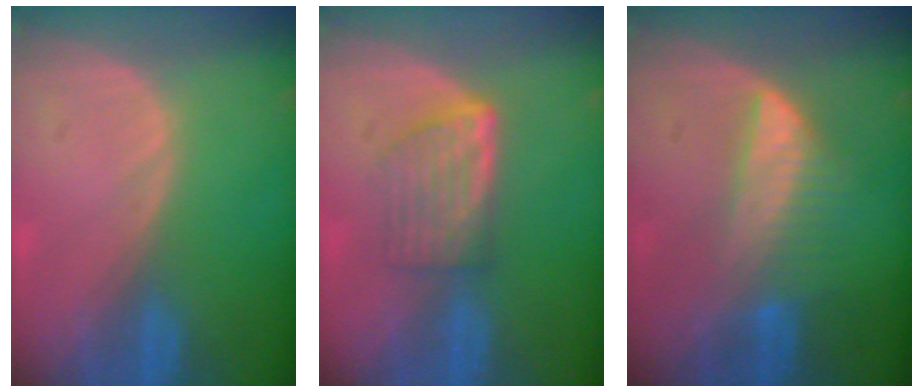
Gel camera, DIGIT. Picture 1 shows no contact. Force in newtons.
{"total": 5.9, "press": 5.3, "slide": 2.6}
{"total": 6.5, "press": 5.9, "slide": 2.7}